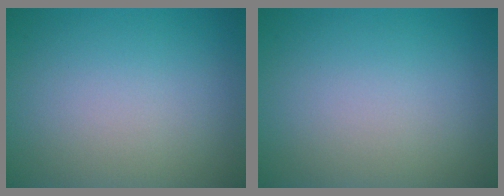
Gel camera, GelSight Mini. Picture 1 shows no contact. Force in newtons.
{"total": 0.0}